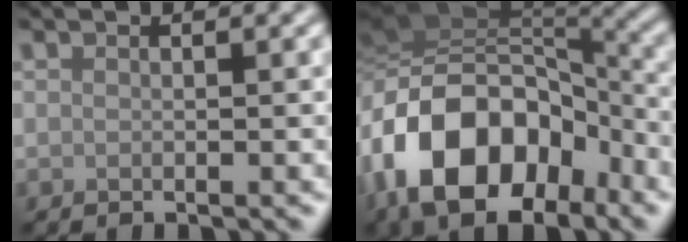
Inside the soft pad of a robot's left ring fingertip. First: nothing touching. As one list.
[{"total": 15.5, "force": [-6.3, 9.8, 10.2], "torque": [-0.192, -0.002, -0.113]}]